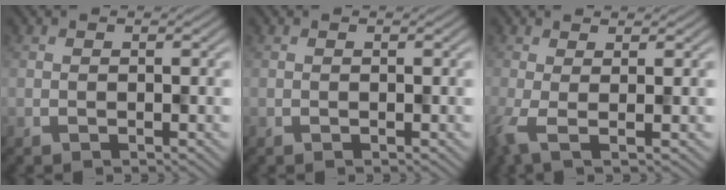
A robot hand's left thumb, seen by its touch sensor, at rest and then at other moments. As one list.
[{"total": 0.0}, {"total": 4.2, "force": [-0.6, 0.7, 4.1], "torque": [-0.077, -0.004, -0.020]}]